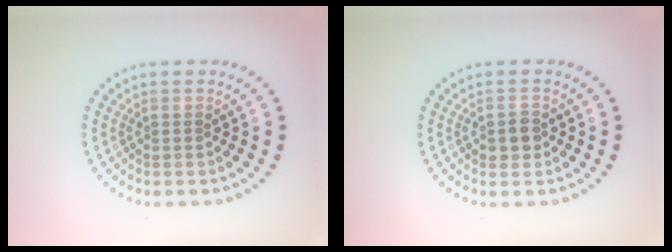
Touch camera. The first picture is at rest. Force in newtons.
{"total": 1.6, "press": 1.6, "slide": 0.4}